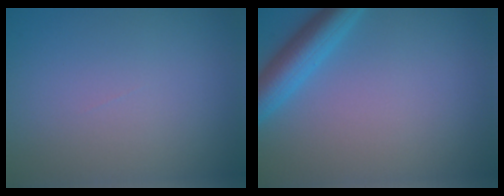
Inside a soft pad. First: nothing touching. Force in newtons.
{"total": 4.2, "press": 4.2, "slide": 0.2}